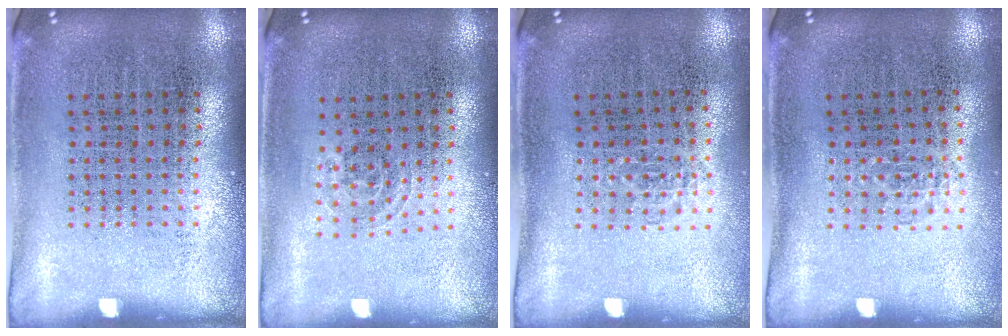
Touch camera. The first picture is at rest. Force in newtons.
{"total": 0.8, "press": 0.6, "slide": 0.6}
{"total": 0.6, "press": 0.5, "slide": 0.3}
{"total": 0.6, "press": 0.5, "slide": 0.3}